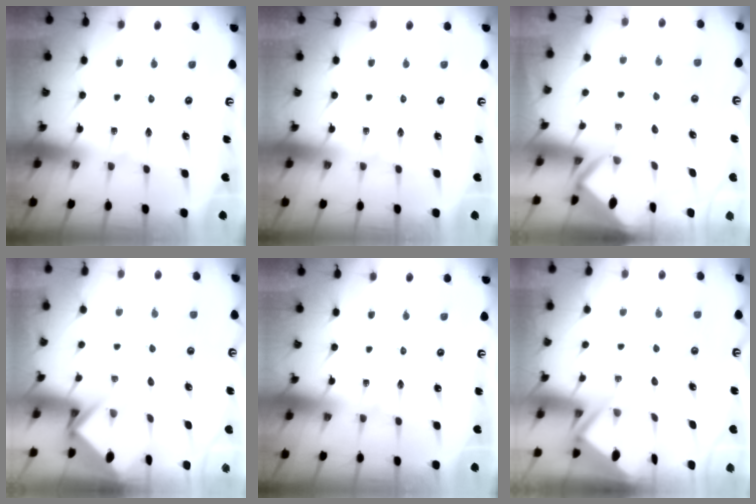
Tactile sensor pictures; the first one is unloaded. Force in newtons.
{"total": 0.0}
{"total": 3.3, "press": 3.3, "slide": 0.1}
{"total": 3.9, "press": 3.9, "slide": 0.2}
{"total": 0.0}
{"total": 3.2, "press": 3.2, "slide": 0.3}